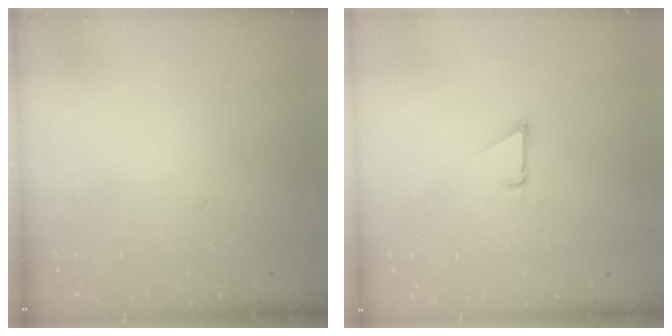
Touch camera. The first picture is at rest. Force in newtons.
{"total": 1.5, "press": 1.5, "slide": 0.1}